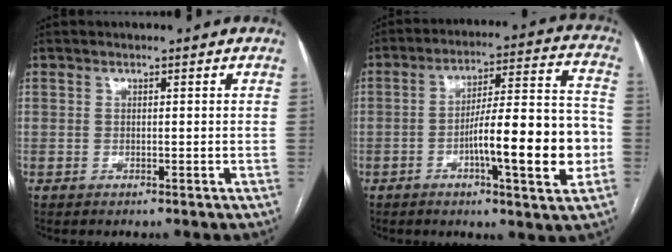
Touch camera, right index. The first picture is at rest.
{"total": 15.8, "force": [-4.2, 2.0, 15.1], "torque": [-0.233, 0.014, -0.062]}